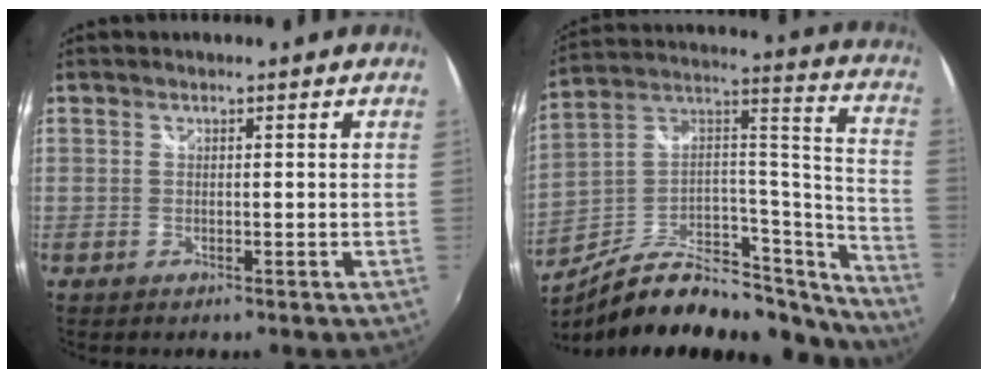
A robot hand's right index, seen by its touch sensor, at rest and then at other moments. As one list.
[{"total": 26.3, "force": [-21.1, 9.5, 12.5], "torque": [-0.165, 0.039, -0.319]}]